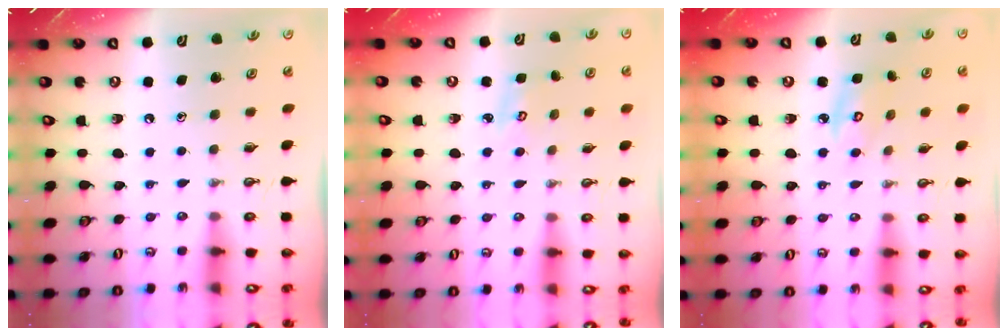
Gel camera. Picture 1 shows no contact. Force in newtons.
{"total": 2.6, "press": 2.6, "slide": 0.3}
{"total": 3.7, "press": 3.7, "slide": 0.2}